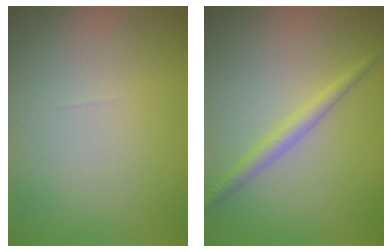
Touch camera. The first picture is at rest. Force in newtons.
{"total": 1.8, "press": 1.8, "slide": 0.1}